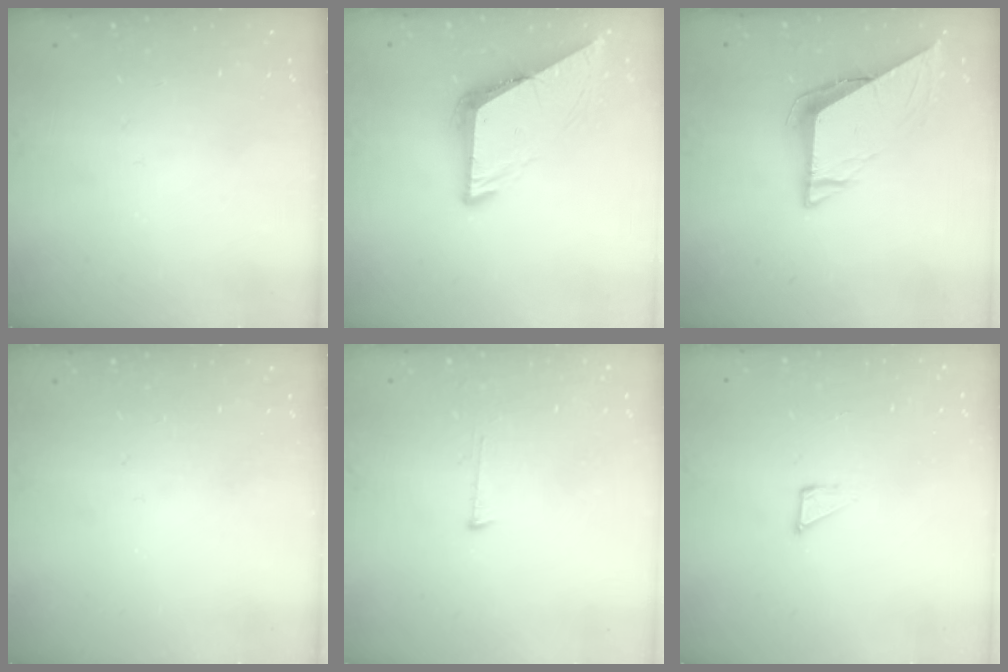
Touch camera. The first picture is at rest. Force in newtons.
{"total": 8.2, "press": 8.2, "slide": 0.6}
{"total": 7.4, "press": 7.4, "slide": 0.6}
{"total": 0.0}
{"total": 4.0, "press": 4.0, "slide": 0.2}
{"total": 2.1, "press": 2.1, "slide": 0.1}